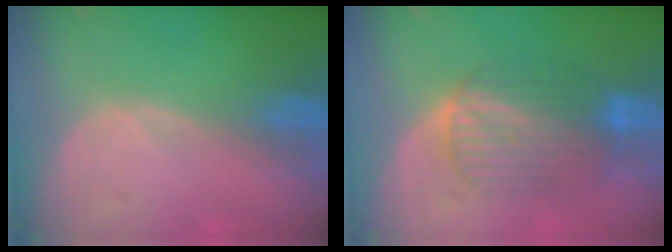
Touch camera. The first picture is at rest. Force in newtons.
{"total": 7.3, "press": 7.3, "slide": 0.3}